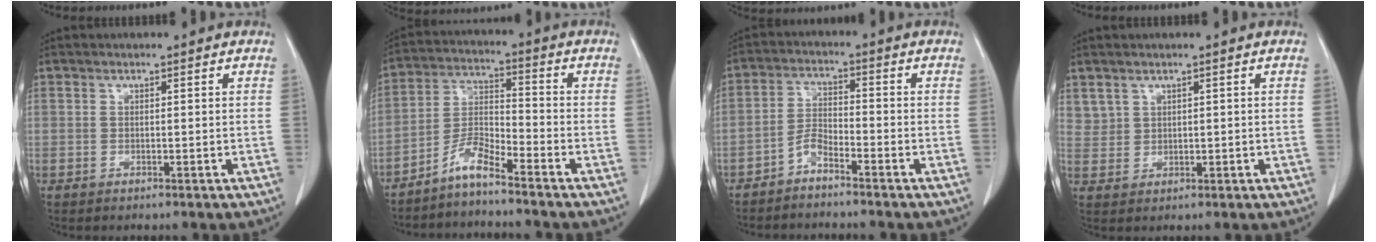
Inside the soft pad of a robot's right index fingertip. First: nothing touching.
{"total": 5.8, "force": [-4.9, 0.3, 3.1], "torque": [-0.070, -0.003, -0.099]}
{"total": 3.4, "force": [-3.0, 0.6, 1.6], "torque": [-0.033, 0.001, -0.062]}
{"total": 2.7, "force": [1.8, 2.0, 0.3], "torque": [0.003, 0.003, 0.041]}